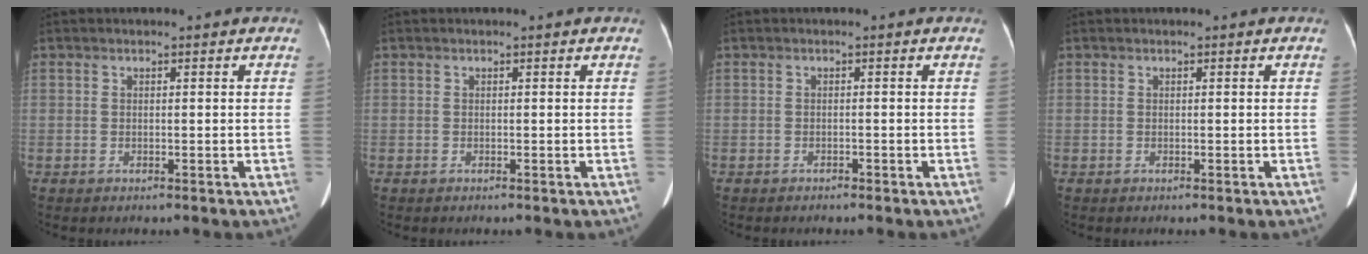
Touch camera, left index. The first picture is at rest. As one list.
[{"total": 0.0}, {"total": 0.7, "force": [-0.6, 0.1, 0.1], "torque": [-0.006, -0.001, -0.012]}, {"total": 0.0}]